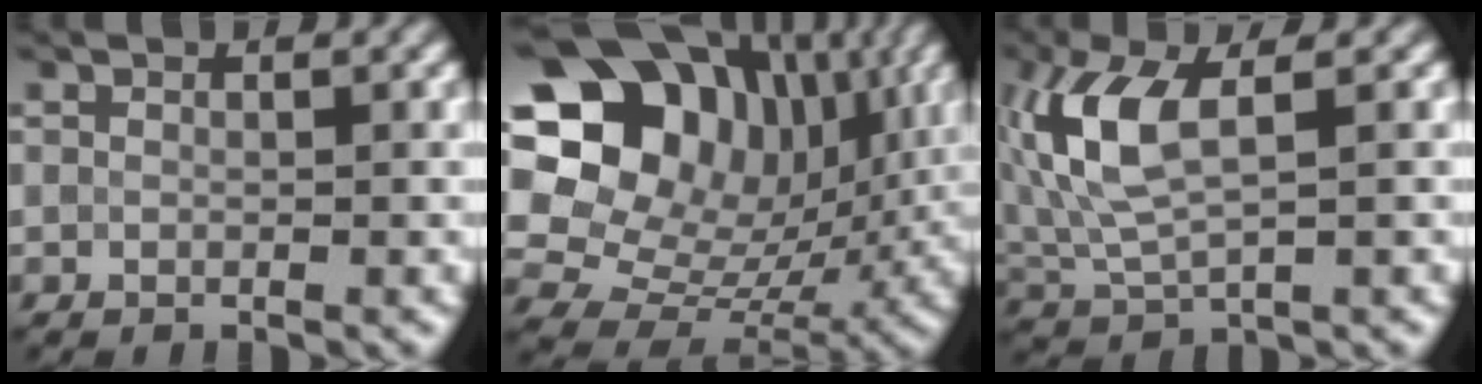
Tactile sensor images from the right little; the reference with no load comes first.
{"total": 20.6, "force": [6.7, 16.3, 10.6], "torque": [-0.219, 0.052, 0.113]}
{"total": 6.6, "force": [1.3, 3.0, 5.7], "torque": [-0.138, 0.006, 0.024]}